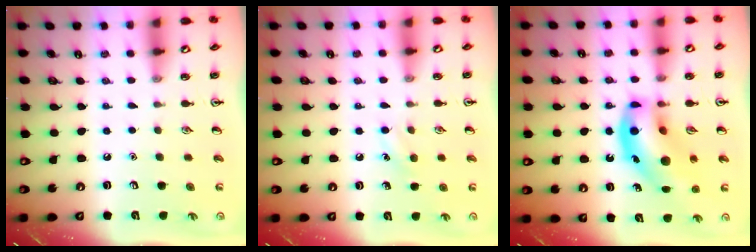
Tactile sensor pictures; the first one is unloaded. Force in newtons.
{"total": 6.0, "press": 5.7, "slide": 1.7}
{"total": 17.3, "press": 16.7, "slide": 4.8}